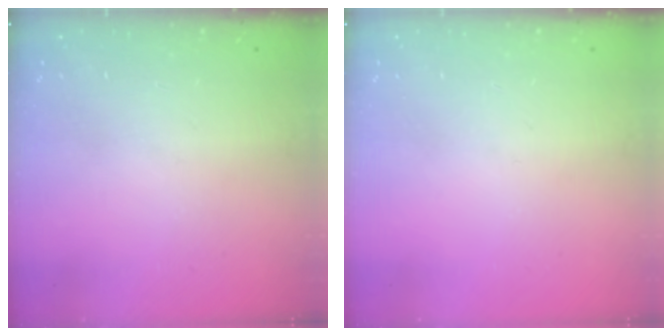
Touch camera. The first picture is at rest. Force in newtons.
{"total": 0.0}